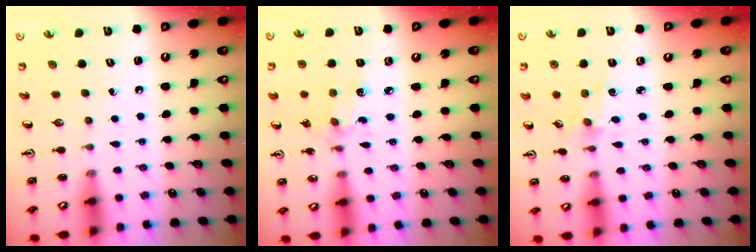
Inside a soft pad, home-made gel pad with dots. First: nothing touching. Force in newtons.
{"total": 3.0, "press": 2.8, "slide": 1.0}
{"total": 1.3, "press": 1.3, "slide": 0.2}